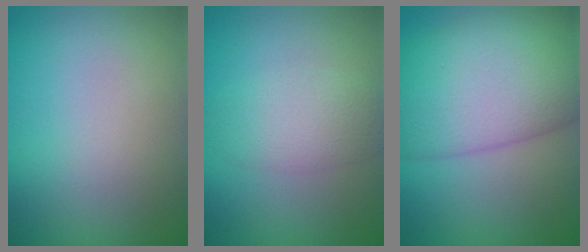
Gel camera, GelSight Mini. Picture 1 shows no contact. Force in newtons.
{"total": 3.7, "press": 3.7, "slide": 0.0}
{"total": 12.1, "press": 12.1, "slide": 0.5}